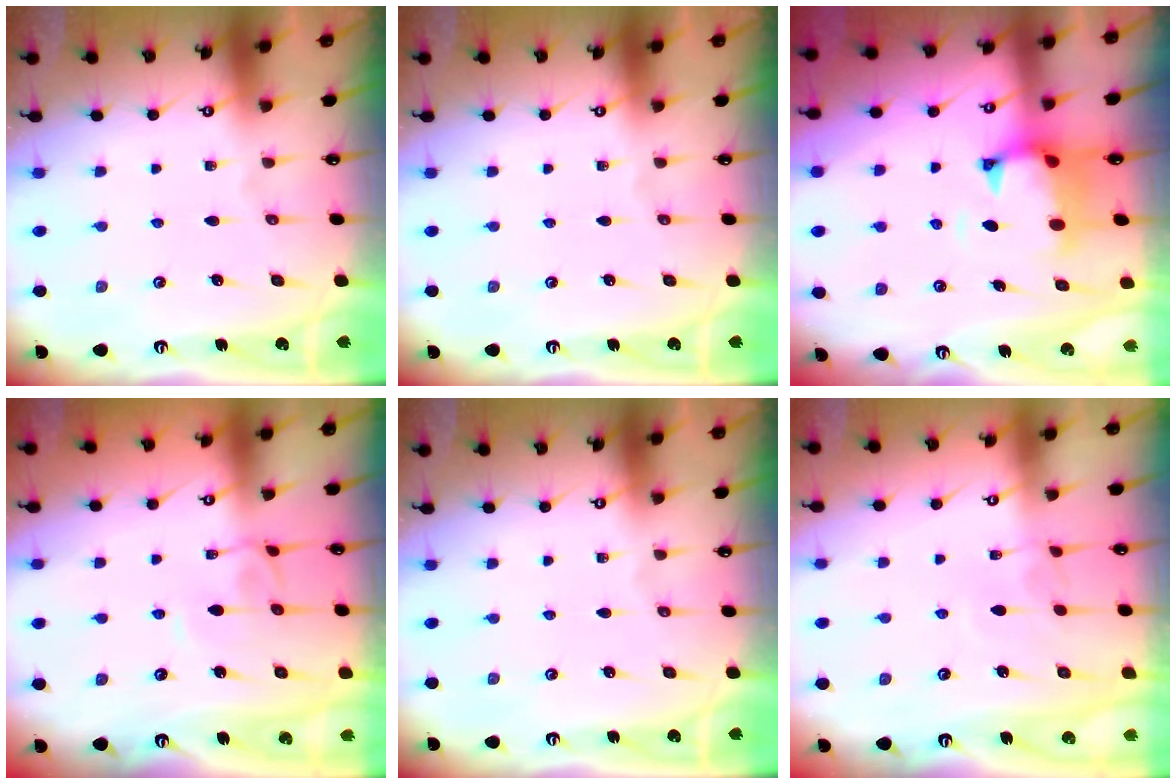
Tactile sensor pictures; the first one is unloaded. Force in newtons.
{"total": 0.0}
{"total": 1.3, "press": 0.1, "slide": 1.2}
{"total": 2.7, "press": 2.7, "slide": 0.2}
{"total": 0.0}
{"total": 2.2, "press": 2.2, "slide": 0.4}